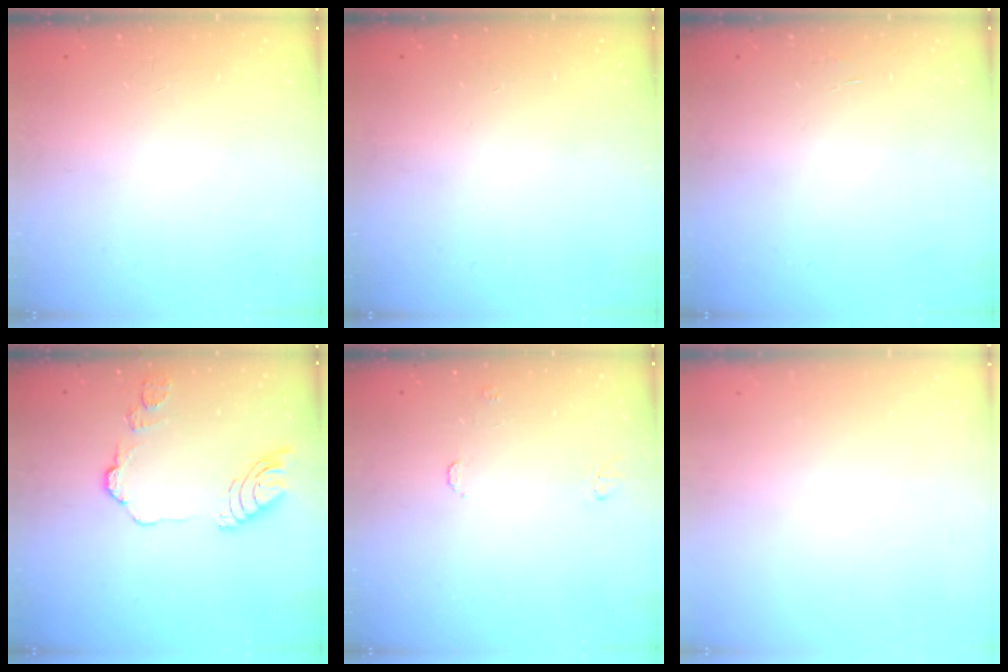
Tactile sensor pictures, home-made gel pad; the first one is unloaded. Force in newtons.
{"total": 0.0}
{"total": 1.3, "press": 1.3, "slide": 0.1}
{"total": 11.5, "press": 11.4, "slide": 1.6}
{"total": 6.0, "press": 6.0, "slide": 0.6}
{"total": 0.0}